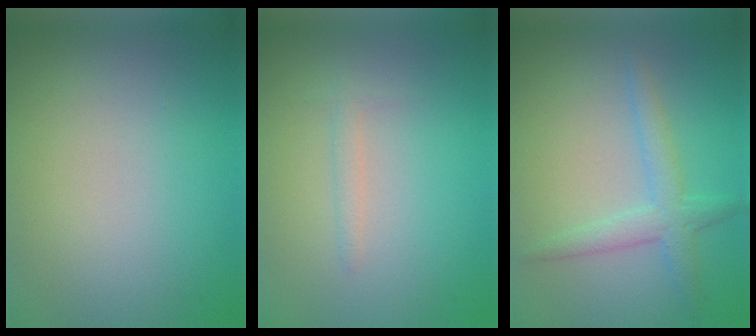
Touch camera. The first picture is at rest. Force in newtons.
{"total": 0.9, "press": 0.9, "slide": 0.0}
{"total": 2.9, "press": 2.9, "slide": 0.1}